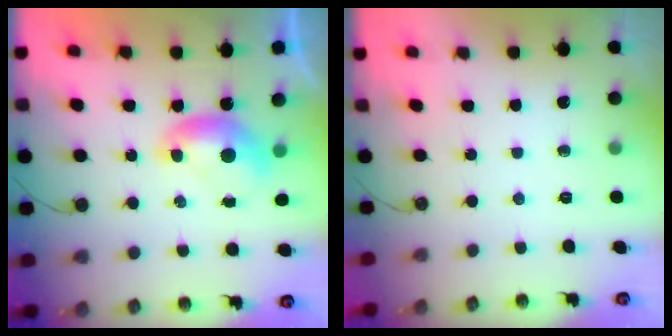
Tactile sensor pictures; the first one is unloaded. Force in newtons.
{"total": 0.0}